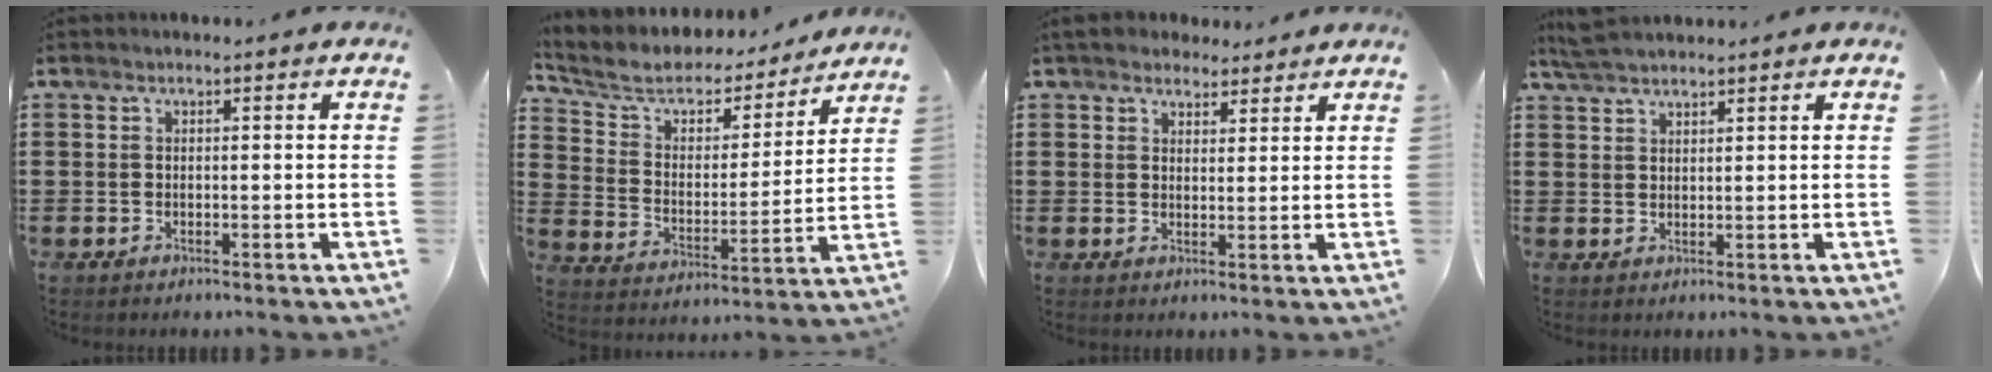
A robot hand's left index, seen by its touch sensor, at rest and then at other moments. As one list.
[{"total": 6.2, "force": [5.3, 2.5, 1.8], "torque": [-0.069, -0.036, 0.086]}, {"total": 3.9, "force": [3.5, 1.6, 0.8], "torque": [-0.026, 0.002, 0.067]}, {"total": 3.4, "force": [3.2, 0.4, 1.2], "torque": [-0.032, 0.002, 0.061]}]